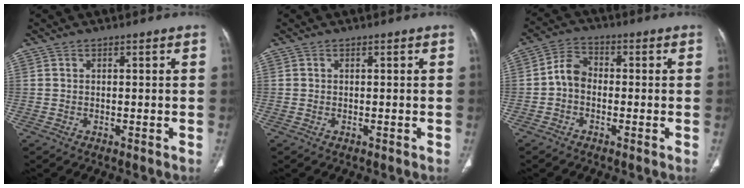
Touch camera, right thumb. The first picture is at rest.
{"total": 0.0}
{"total": 5.1, "force": [-0.9, 3.8, 3.3], "torque": [-0.048, 0.018, -0.031]}